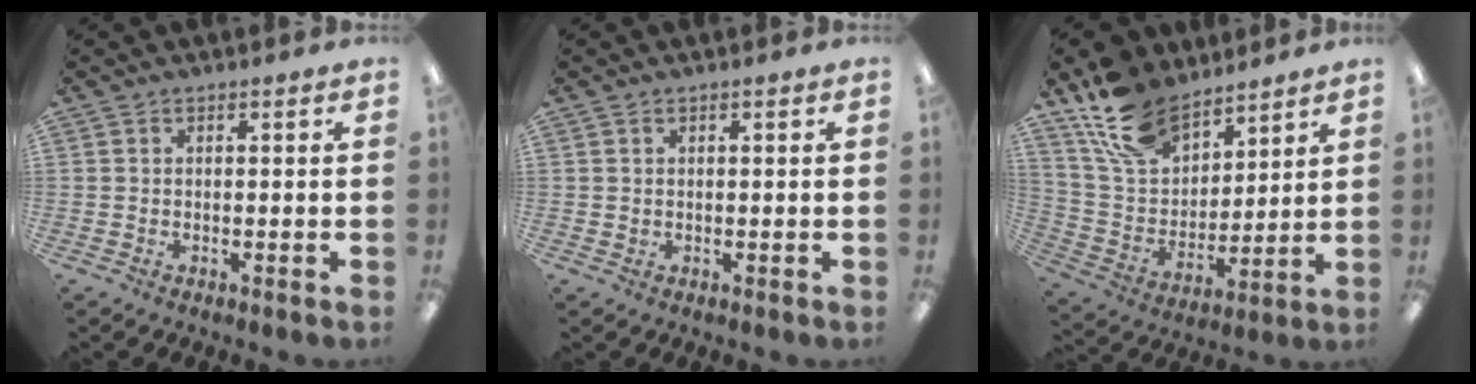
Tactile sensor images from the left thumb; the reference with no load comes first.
{"total": 0.9, "force": [0.4, 0.6, 0.3], "torque": [-0.007, 0.004, 0.007]}
{"total": 16.4, "force": [12.1, 8.7, 6.7], "torque": [-0.144, -0.060, 0.232]}